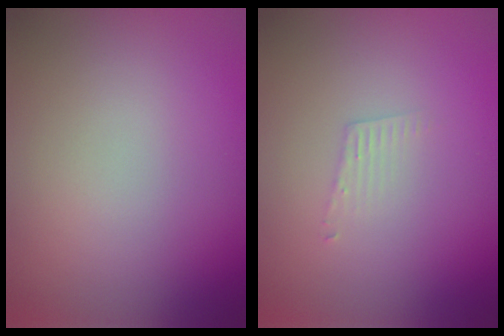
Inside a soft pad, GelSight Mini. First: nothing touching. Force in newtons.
{"total": 0.9, "press": 0.9, "slide": 0.1}